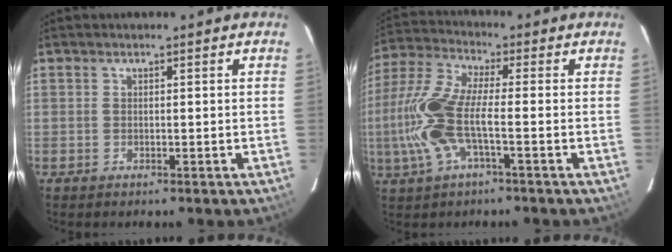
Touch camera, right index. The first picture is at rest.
{"total": 13.1, "force": [-2.9, 3.5, 12.3], "torque": [-0.272, -0.002, -0.062]}